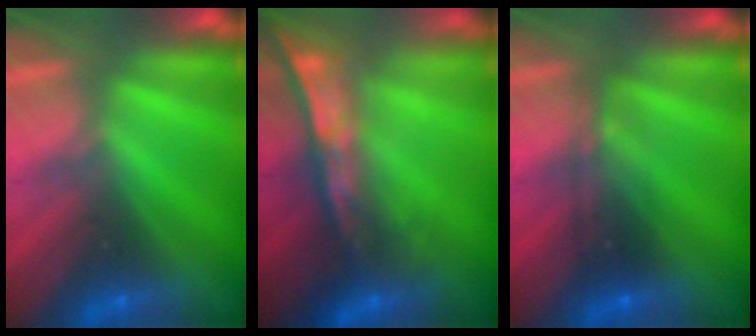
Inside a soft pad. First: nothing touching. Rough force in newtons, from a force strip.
{"total": 7.3}
{"total": 2.4}